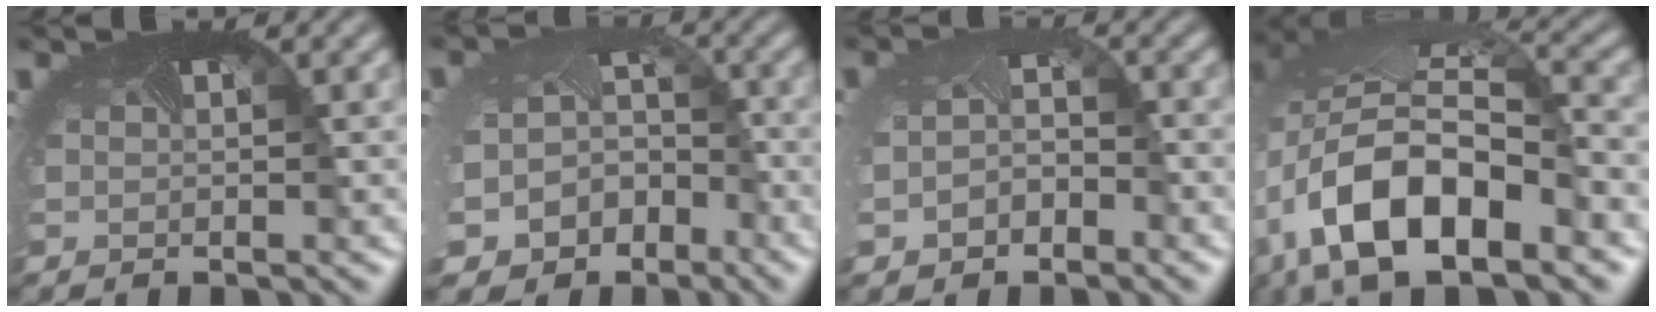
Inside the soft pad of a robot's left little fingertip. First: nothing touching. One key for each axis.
{"total": 9.4, "fx": -5.6, "fy": 7.2, "fz": 2.3, "tx": -0.050, "ty": -0.049, "tz": -0.072}
{"total": 3.2, "fx": -1.4, "fy": 2.3, "fz": 1.7, "tx": -0.050, "ty": -0.013, "tz": -0.025}
{"total": 13.2, "fx": -4.3, "fy": 7.1, "fz": 10.2, "tx": -0.215, "ty": -0.011, "tz": -0.080}